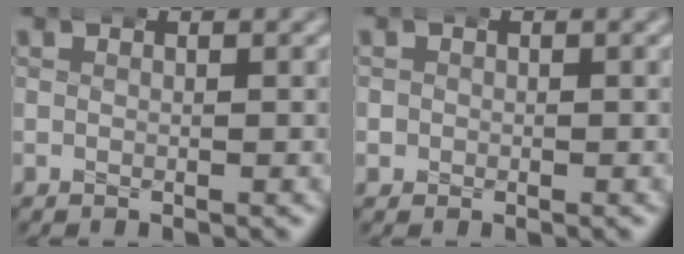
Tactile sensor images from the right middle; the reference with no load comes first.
{"total": 1.5, "force": [0.0, 1.5, 0.1], "torque": [-0.011, 0.000, 0.000]}